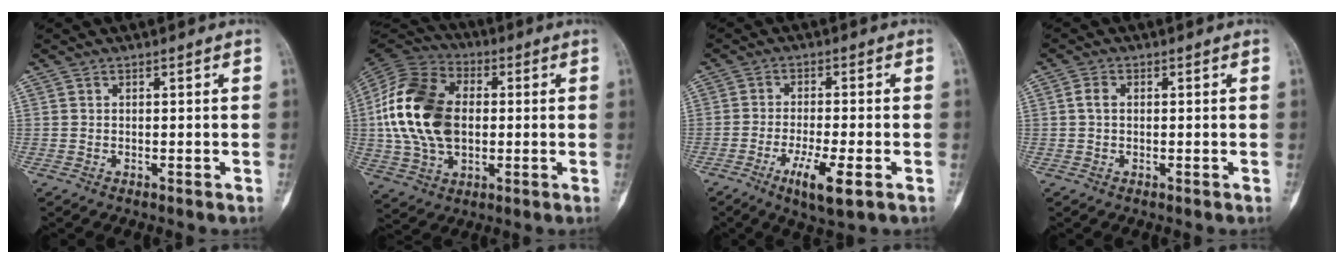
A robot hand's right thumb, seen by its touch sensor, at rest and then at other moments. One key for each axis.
{"total": 20.1, "fx": 0.9, "fy": 13.5, "fz": 14.9, "tx": -0.284, "ty": 0.012, "tz": 0.014}
{"total": 7.7, "fx": -3.4, "fy": 1.6, "fz": 6.8, "tx": -0.129, "ty": -0.004, "tz": -0.056}
{"total": 1.6, "fx": 0.2, "fy": 1.0, "fz": 1.2, "tx": -0.020, "ty": 0.004, "tz": 0.002}